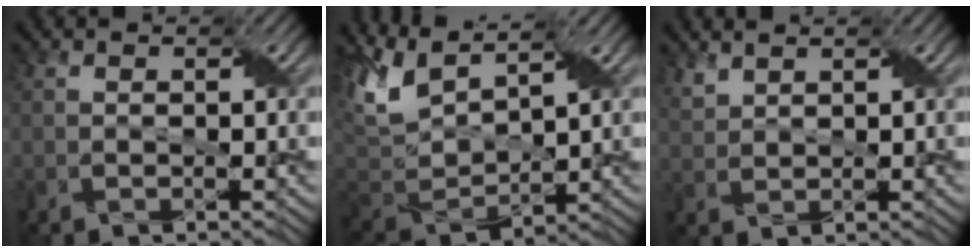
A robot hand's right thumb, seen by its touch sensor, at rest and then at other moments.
{"total": 8.3, "force": [4.9, 3.2, 5.8], "torque": [-0.155, 0.011, 0.097]}
{"total": 2.1, "force": [1.8, 0.5, 0.8], "torque": [-0.028, 0.004, 0.047]}